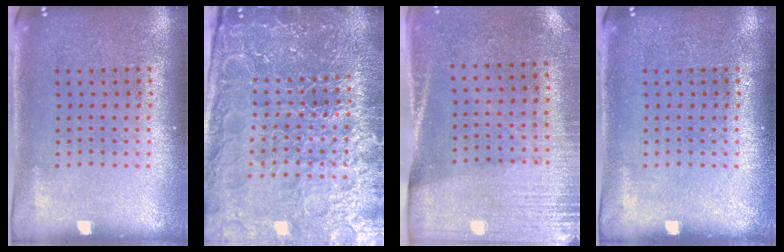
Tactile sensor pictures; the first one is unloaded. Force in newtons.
{"total": 5.7, "press": 5.1, "slide": 2.4}
{"total": 2.7, "press": 2.4, "slide": 1.3}
{"total": 0.0}